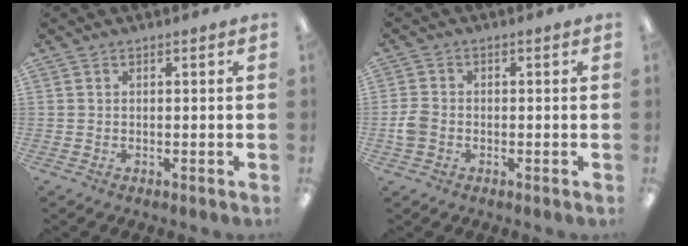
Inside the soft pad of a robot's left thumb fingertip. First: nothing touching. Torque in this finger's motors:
{"motor_torque": [-0.26, 0.34, 0.26, -0.19, 0.01]}